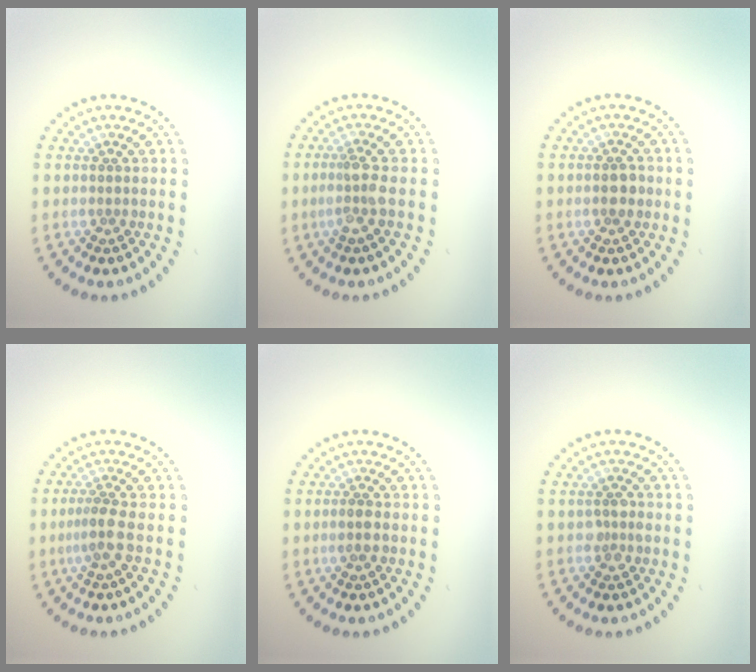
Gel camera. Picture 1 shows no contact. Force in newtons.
{"total": 1.9, "press": 1.6, "slide": 0.9}
{"total": 1.8, "press": 1.8, "slide": 0.3}
{"total": 2.2, "press": 1.7, "slide": 1.5}
{"total": 1.4, "press": 1.4, "slide": 0.3}
{"total": 1.2, "press": 1.2, "slide": 0.2}